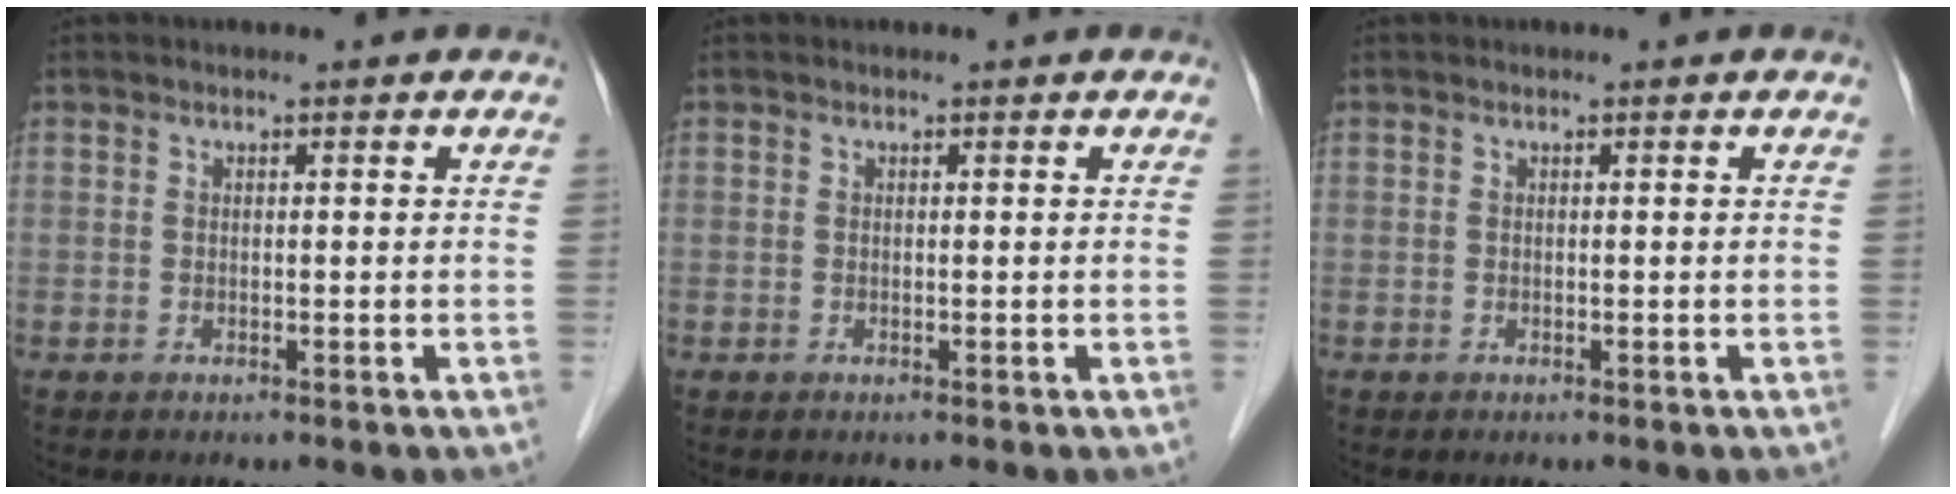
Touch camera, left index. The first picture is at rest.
{"total": 0.0}
{"total": 0.0}